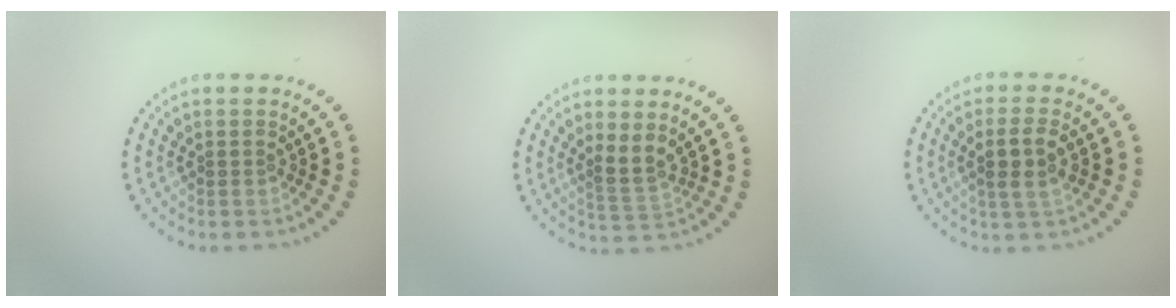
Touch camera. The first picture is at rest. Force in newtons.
{"total": 2.2, "press": 1.7, "slide": 1.4}
{"total": 2.6, "press": 2.5, "slide": 0.9}